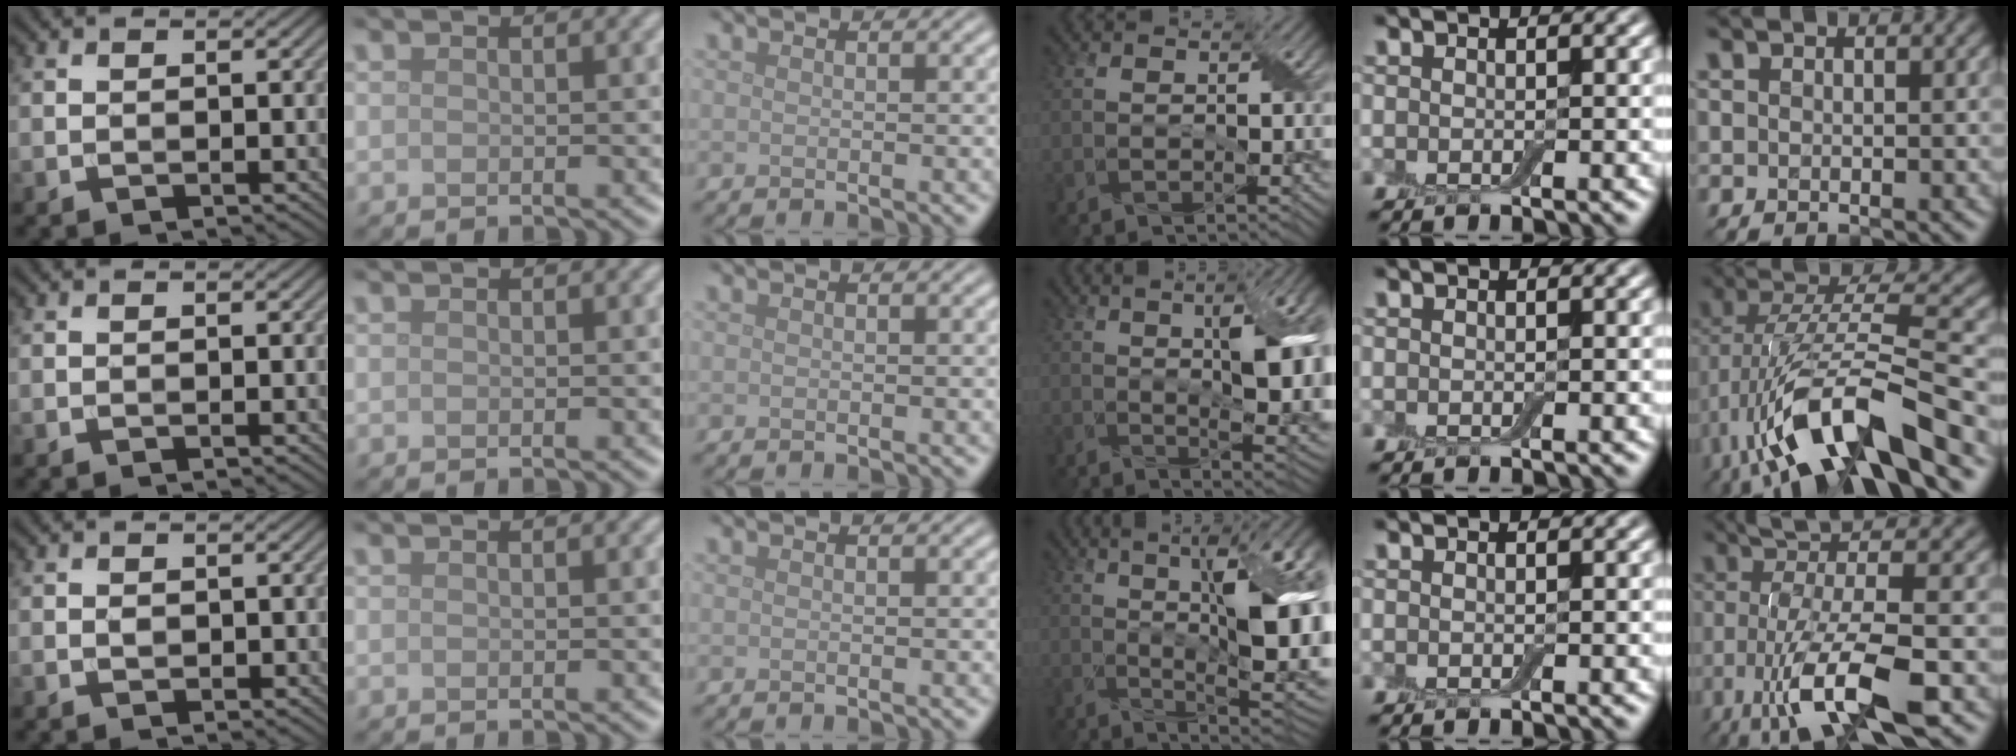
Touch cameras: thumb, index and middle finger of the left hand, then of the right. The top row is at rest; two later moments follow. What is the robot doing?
{"motion": "peel", "object": "aluminum foil"}